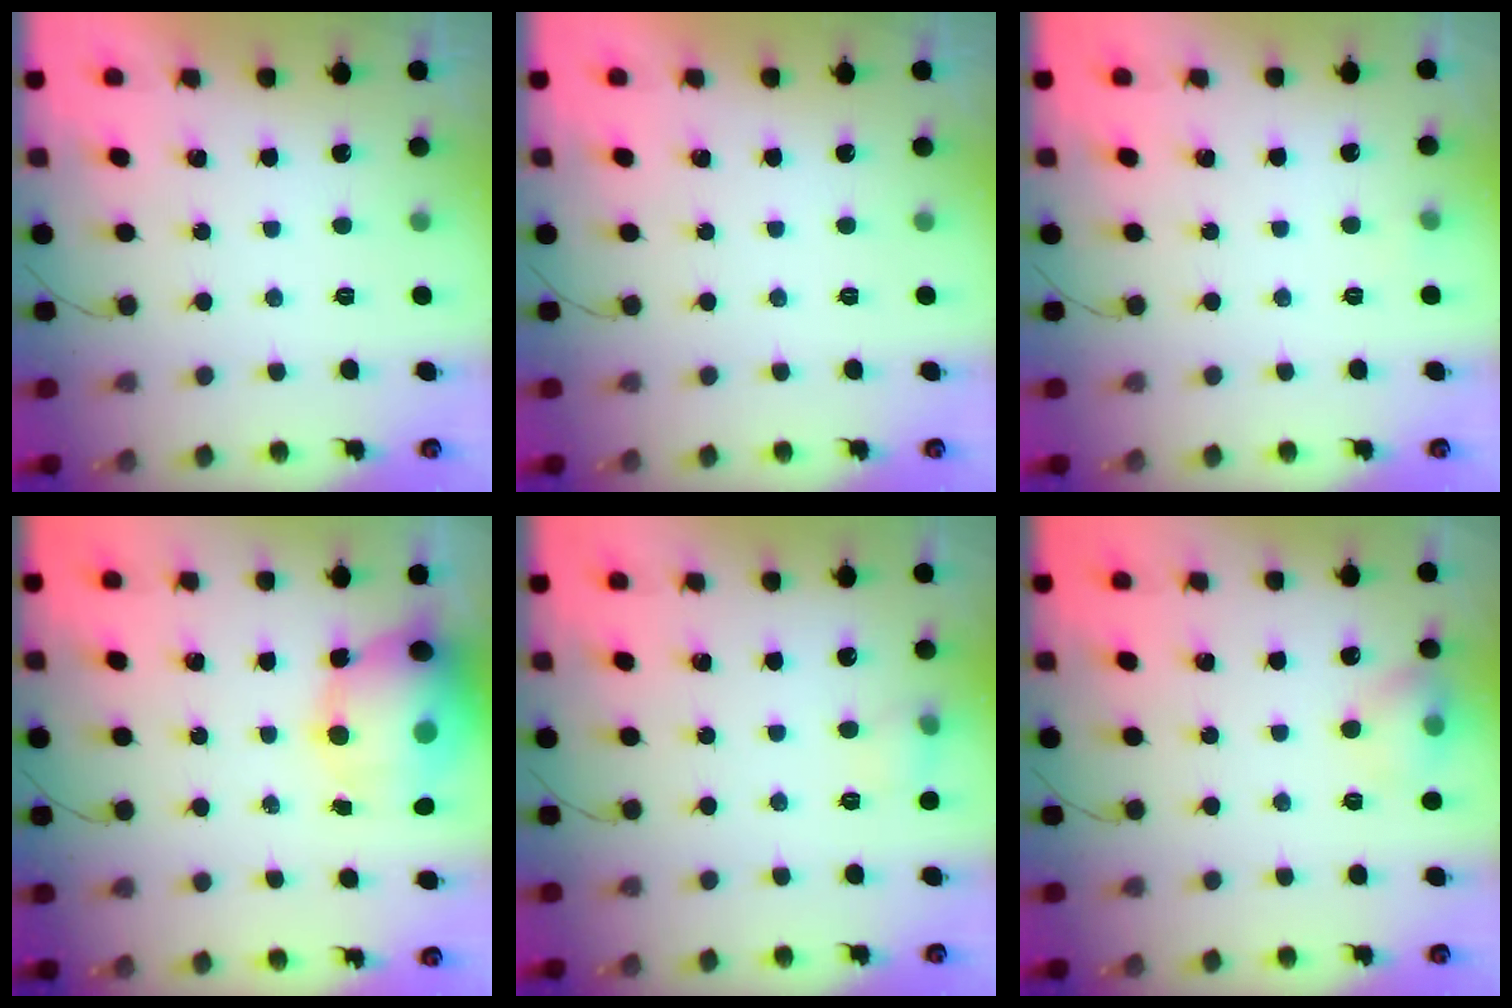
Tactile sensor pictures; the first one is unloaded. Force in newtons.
{"total": 0.0}
{"total": 7.2, "press": 2.7, "slide": 6.7}
{"total": 15.9, "press": 15.5, "slide": 3.9}
{"total": 6.3, "press": 6.1, "slide": 1.6}
{"total": 7.5, "press": 7.5, "slide": 0.9}